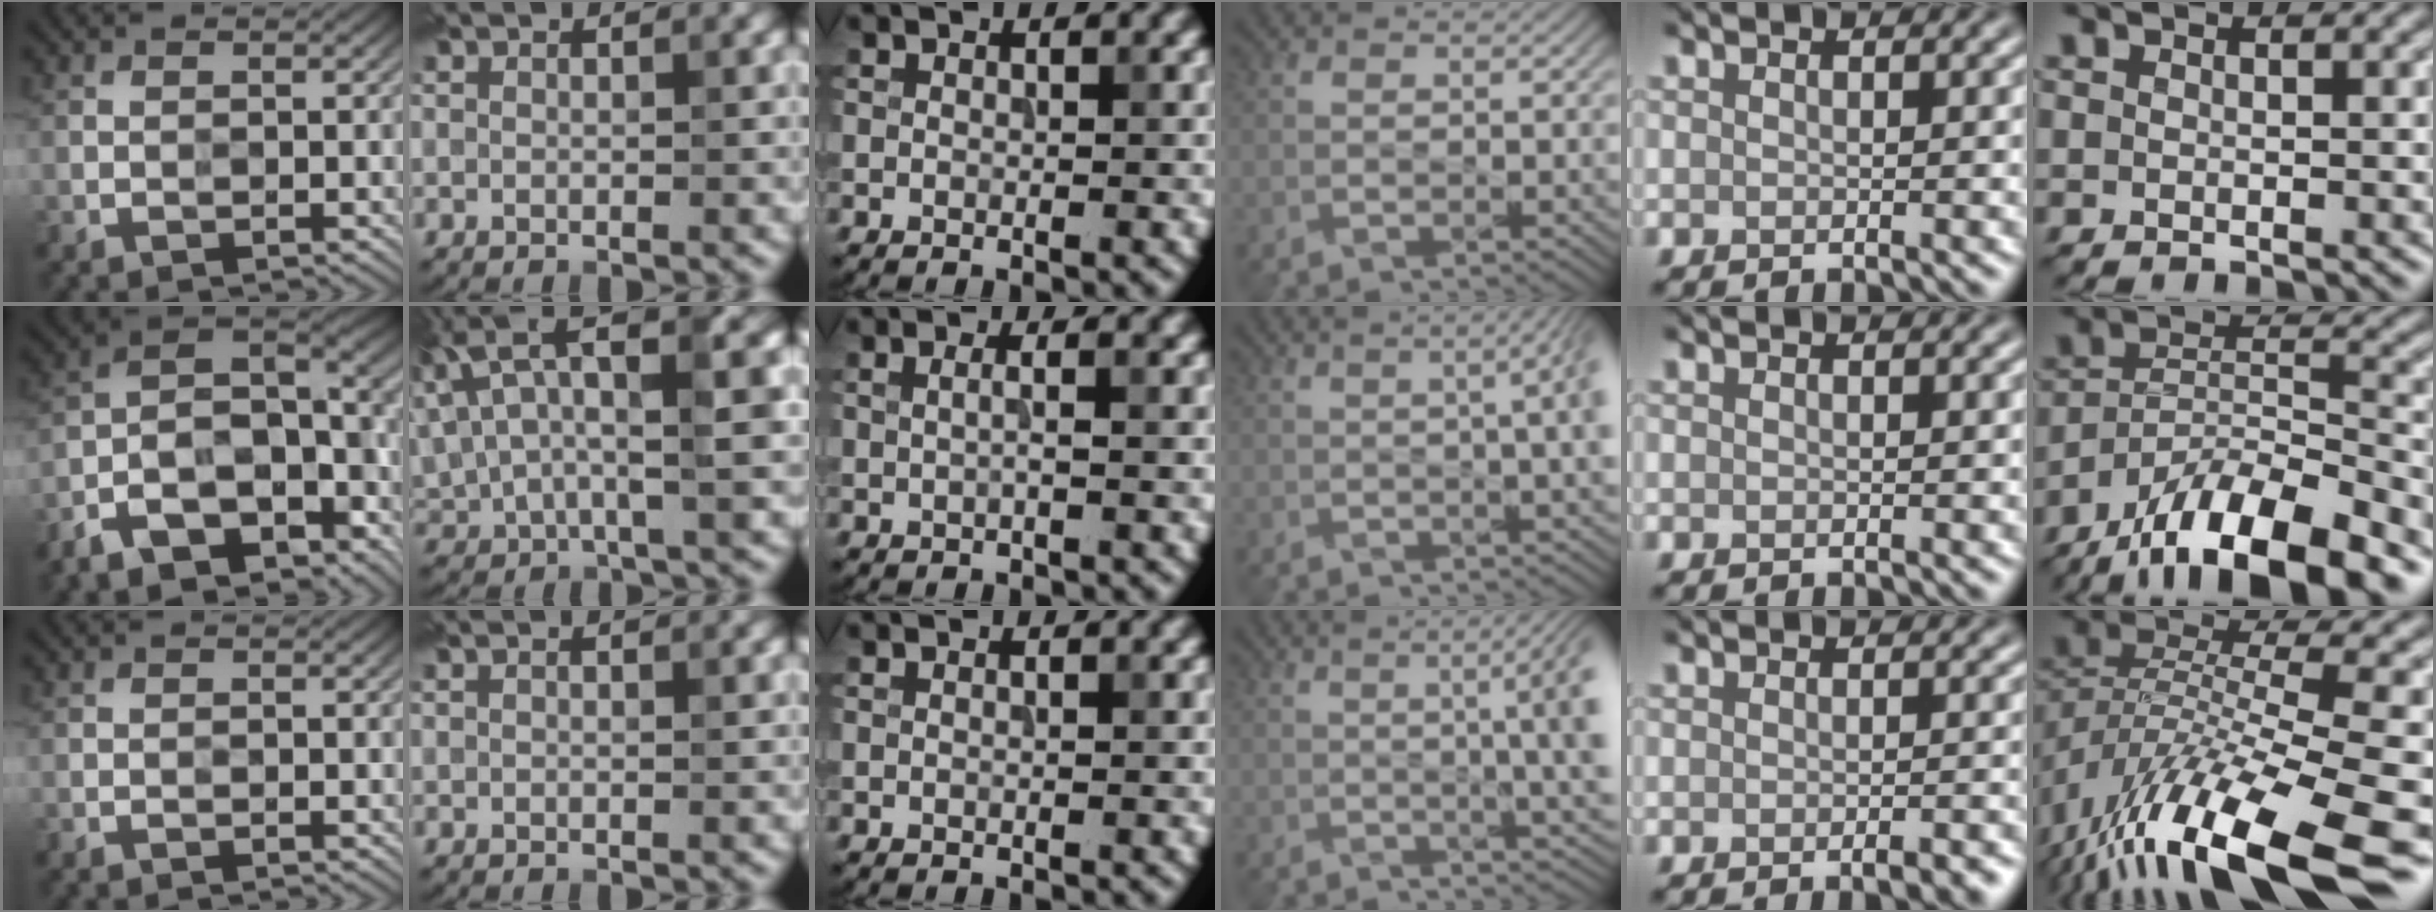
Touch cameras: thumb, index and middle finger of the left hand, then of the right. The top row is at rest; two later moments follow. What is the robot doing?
{"motion": "wipe", "object": "glass cup"}